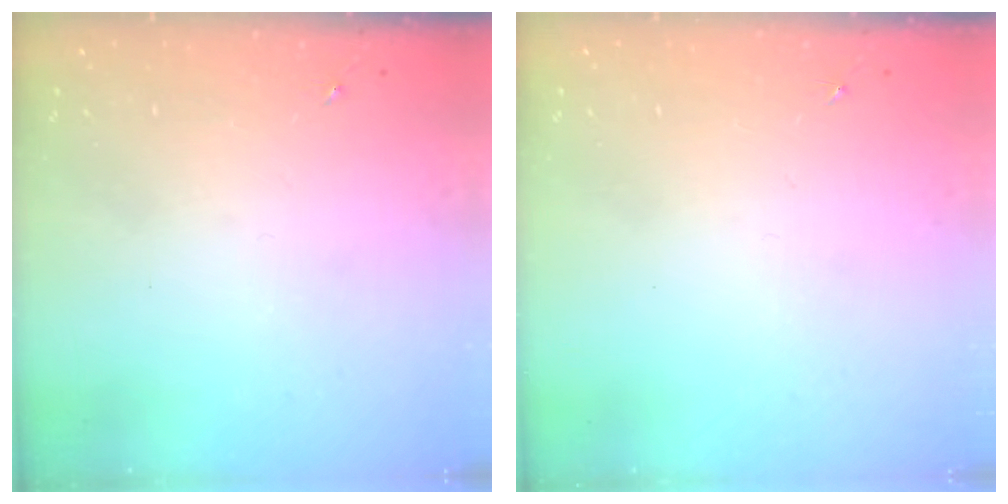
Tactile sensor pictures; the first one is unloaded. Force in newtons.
{"total": 0.0}